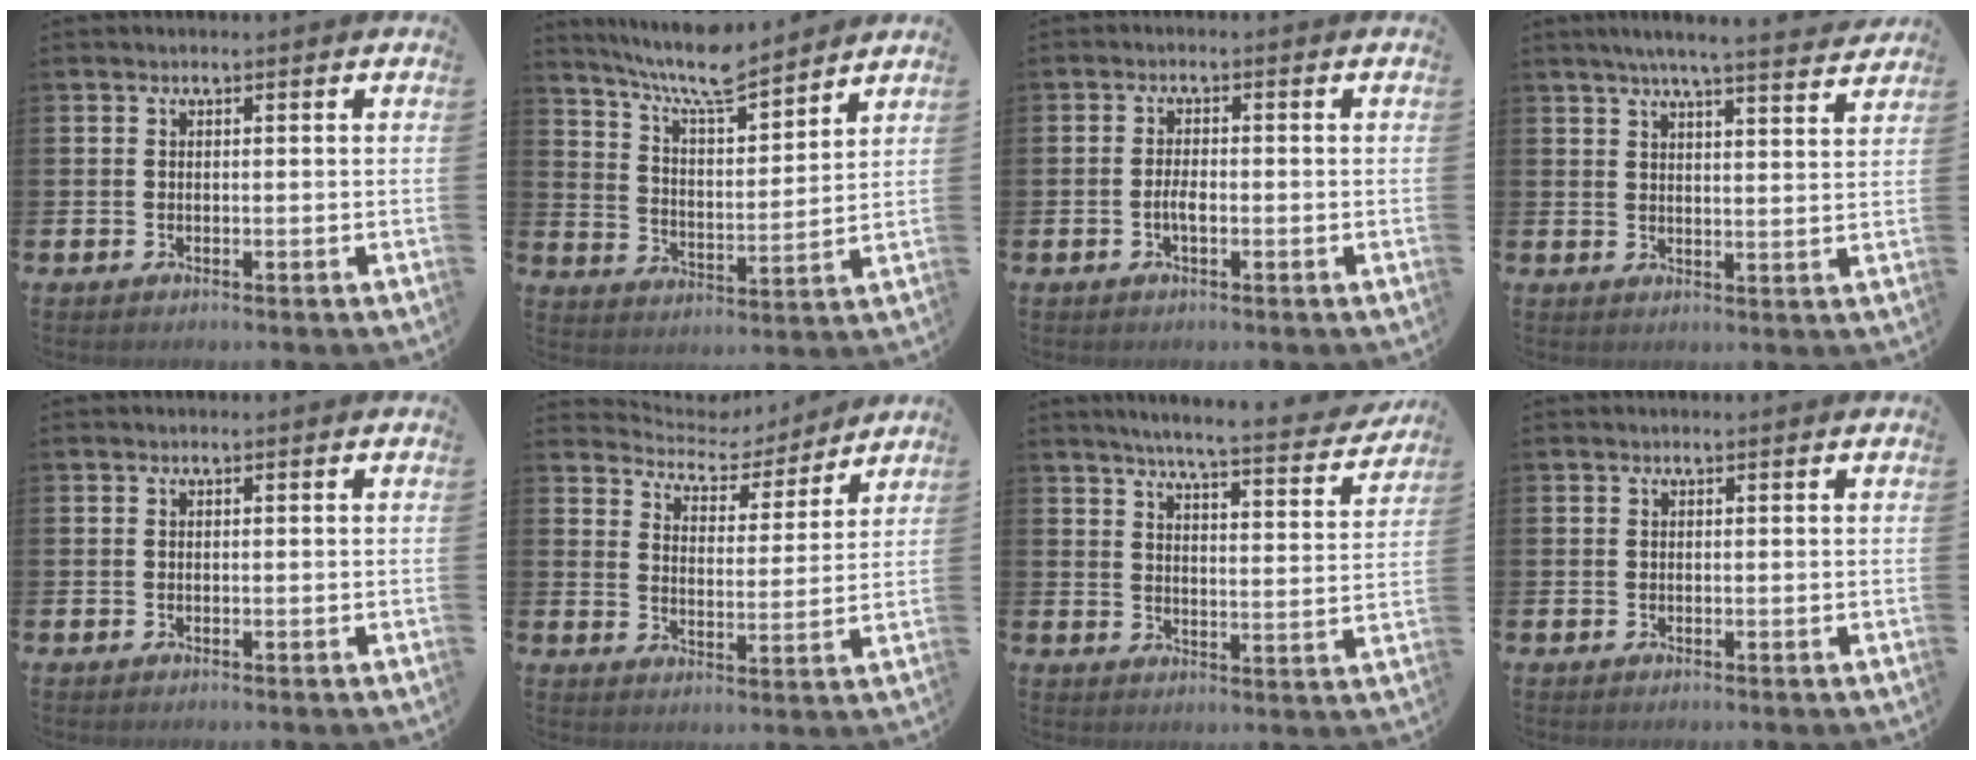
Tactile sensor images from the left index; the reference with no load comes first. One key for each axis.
{"total": 8.7, "fx": 8.1, "fy": 1.2, "fz": 3.1, "tx": -0.086, "ty": -0.050, "tz": 0.144}
{"total": 2.1, "fx": -0.6, "fy": 0.8, "fz": 1.8, "tx": -0.033, "ty": 0.002, "tz": -0.013}
{"total": 5.7, "fx": 5.4, "fy": -0.3, "fz": 1.9, "tx": -0.041, "ty": -0.028, "tz": 0.092}
{"total": 0.0}
{"total": 5.3, "fx": 5.1, "fy": 1.6, "fz": 0.3, "tx": -0.032, "ty": -0.042, "tz": 0.085}
{"total": 5.8, "fx": 5.4, "fy": 0.0, "fz": 2.0, "tx": -0.048, "ty": -0.043, "tz": 0.088}
{"total": 0.0}